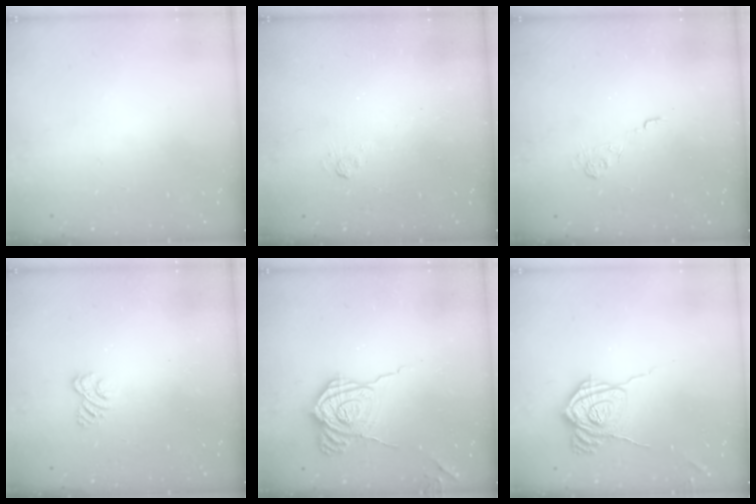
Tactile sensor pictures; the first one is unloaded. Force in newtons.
{"total": 1.7, "press": 1.1, "slide": 1.3}
{"total": 2.2, "press": 1.8, "slide": 1.3}
{"total": 2.9, "press": 2.6, "slide": 1.3}
{"total": 12.6, "press": 12.5, "slide": 1.2}
{"total": 14.0, "press": 13.9, "slide": 0.8}